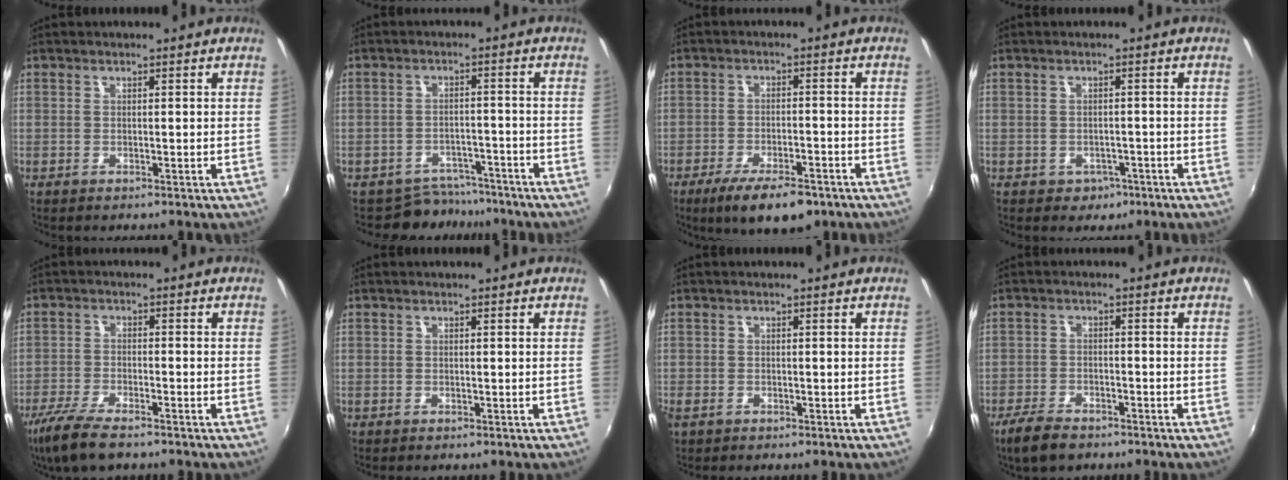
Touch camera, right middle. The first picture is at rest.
{"total": 6.1, "force": [-5.4, 2.9, -0.2], "torque": [-0.002, 0.013, -0.075]}
{"total": 10.7, "force": [-7.5, 3.4, 6.8], "torque": [-0.142, -0.024, -0.119]}
{"total": 3.3, "force": [-1.6, 2.8, 0.9], "torque": [-0.025, -0.001, -0.015]}
{"total": 9.2, "force": [-7.0, 2.3, 5.5], "torque": [-0.137, -0.033, -0.134]}
{"total": 0.0}
{"total": 2.2, "force": [-1.3, 1.5, 1.0], "torque": [-0.022, -0.007, -0.024]}
{"total": 6.4, "force": [-5.0, 2.6, 3.1], "torque": [-0.090, -0.013, -0.094]}